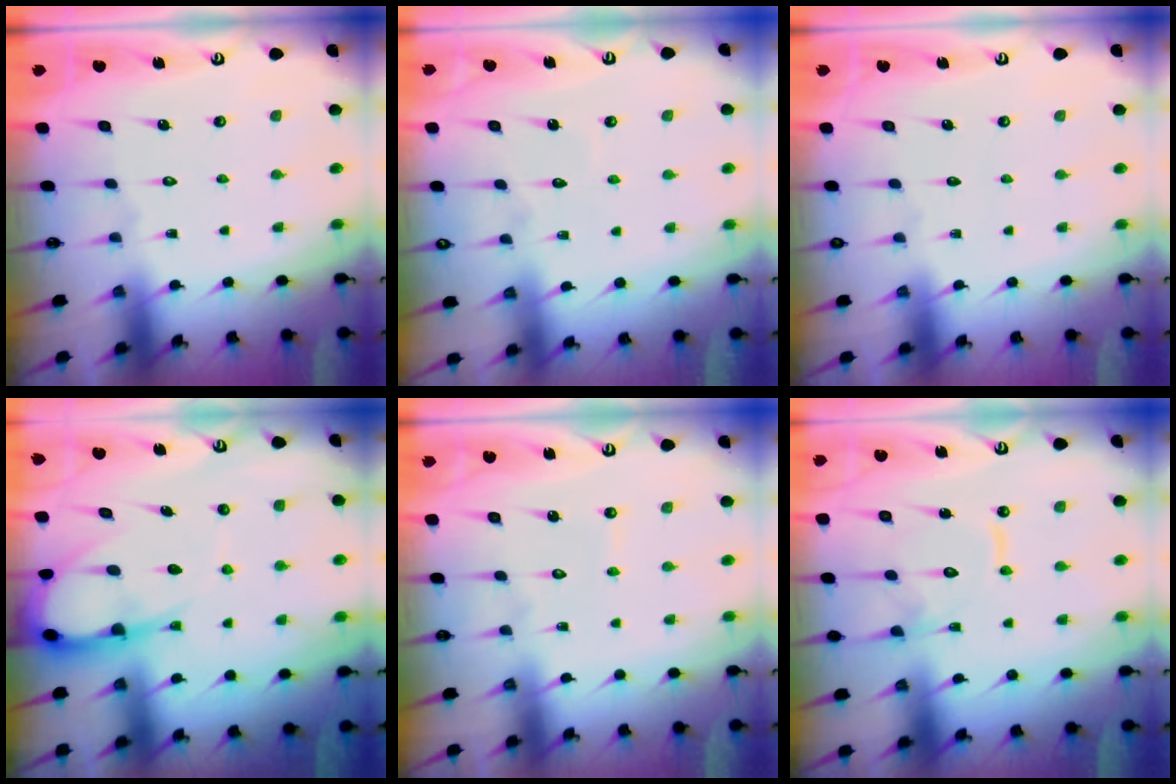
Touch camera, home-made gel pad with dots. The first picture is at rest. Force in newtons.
{"total": 3.1, "press": 3.1, "slide": 0.3}
{"total": 0.0}
{"total": 8.8, "press": 8.7, "slide": 1.1}
{"total": 2.5, "press": 2.5, "slide": 0.2}
{"total": 11.7, "press": 11.7, "slide": 1.0}